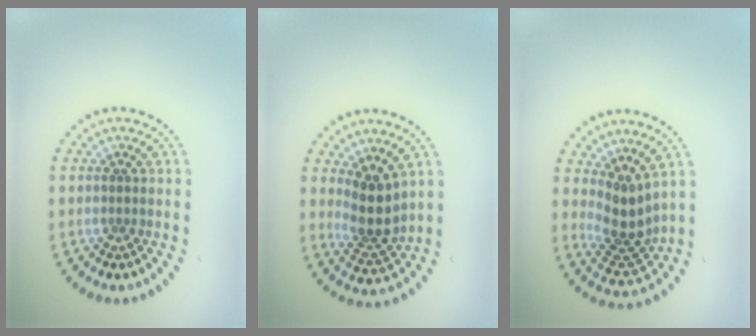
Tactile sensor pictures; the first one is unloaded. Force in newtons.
{"total": 3.7, "press": 3.0, "slide": 2.2}
{"total": 3.6, "press": 2.7, "slide": 2.3}